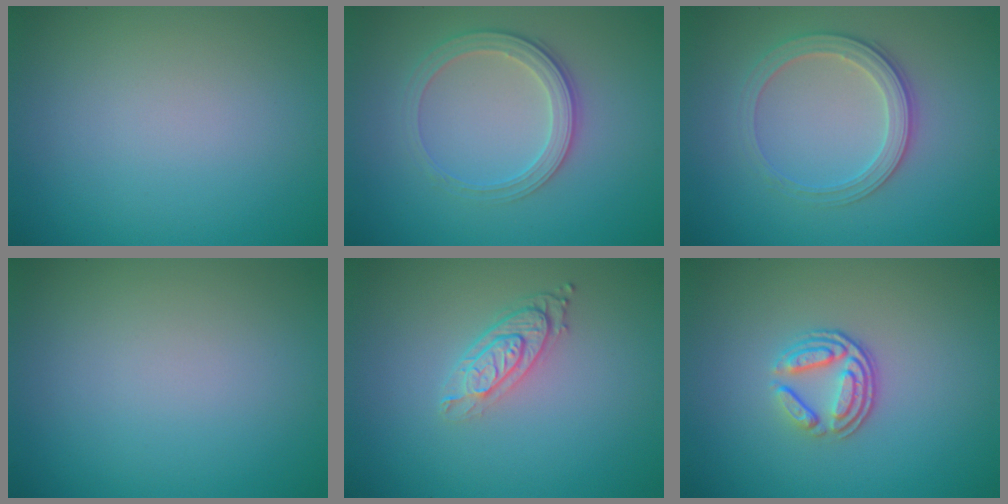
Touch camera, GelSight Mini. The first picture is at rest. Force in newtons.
{"total": 2.8, "press": 2.6, "slide": 0.8}
{"total": 2.9, "press": 2.8, "slide": 0.7}
{"total": 0.0}
{"total": 3.1, "press": 2.2, "slide": 2.2}
{"total": 3.5, "press": 2.6, "slide": 2.3}